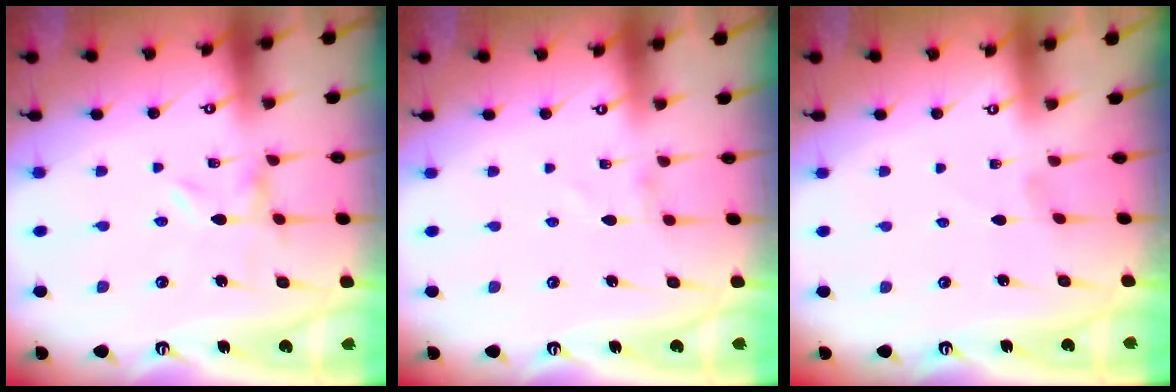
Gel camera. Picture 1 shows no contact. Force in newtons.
{"total": 0.8, "press": 0.8, "slide": 0.0}
{"total": 0.0}